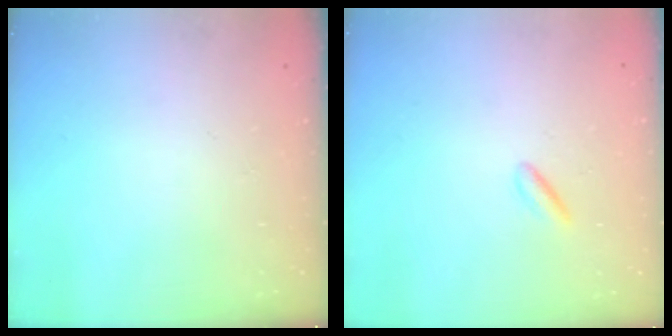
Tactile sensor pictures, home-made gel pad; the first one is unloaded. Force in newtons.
{"total": 2.2, "press": 2.1, "slide": 0.8}